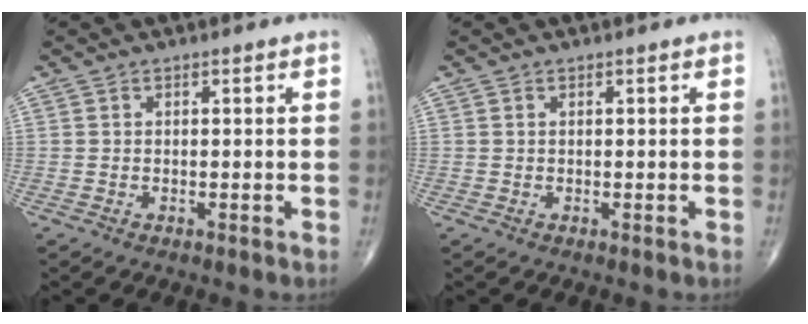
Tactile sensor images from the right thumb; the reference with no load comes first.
{"total": 0.0}